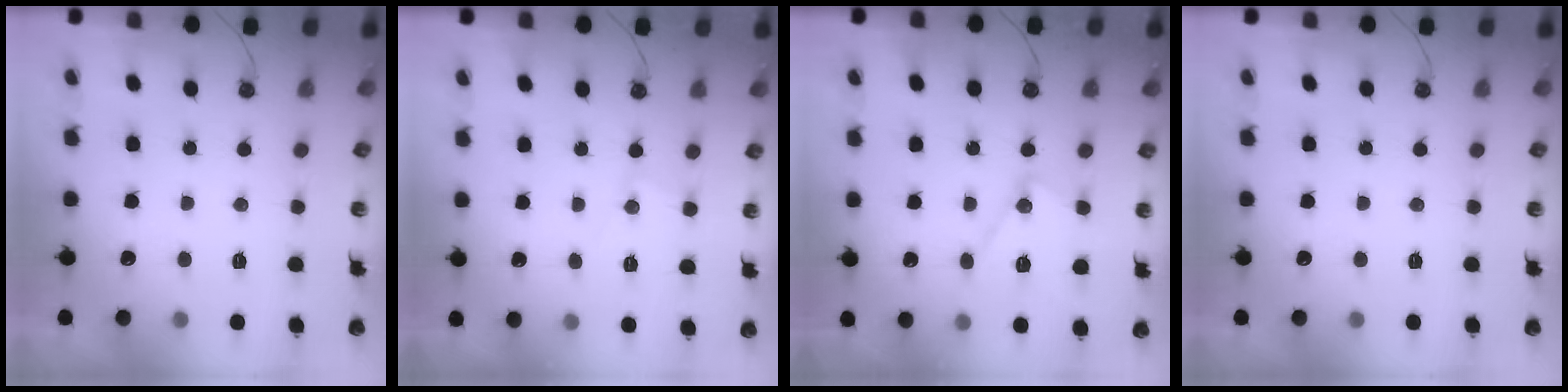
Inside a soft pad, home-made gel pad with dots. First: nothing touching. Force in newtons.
{"total": 6.4, "press": 6.4, "slide": 0.5}
{"total": 13.0, "press": 13.0, "slide": 1.0}
{"total": 0.0}